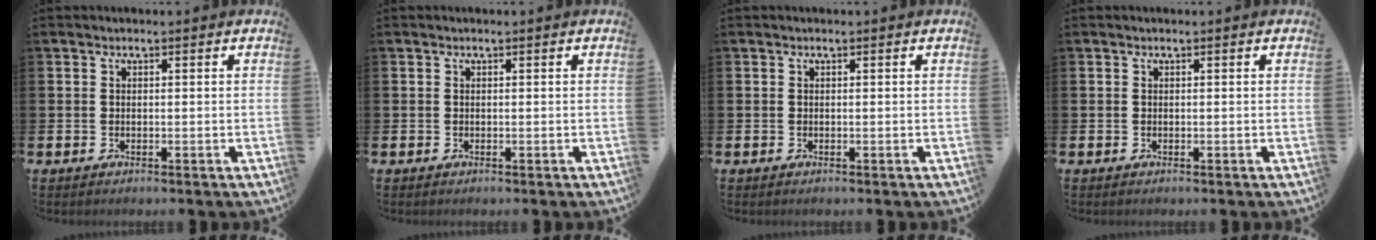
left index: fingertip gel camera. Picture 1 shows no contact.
{"total": 0.0}
{"total": 0.0}
{"total": 0.0}